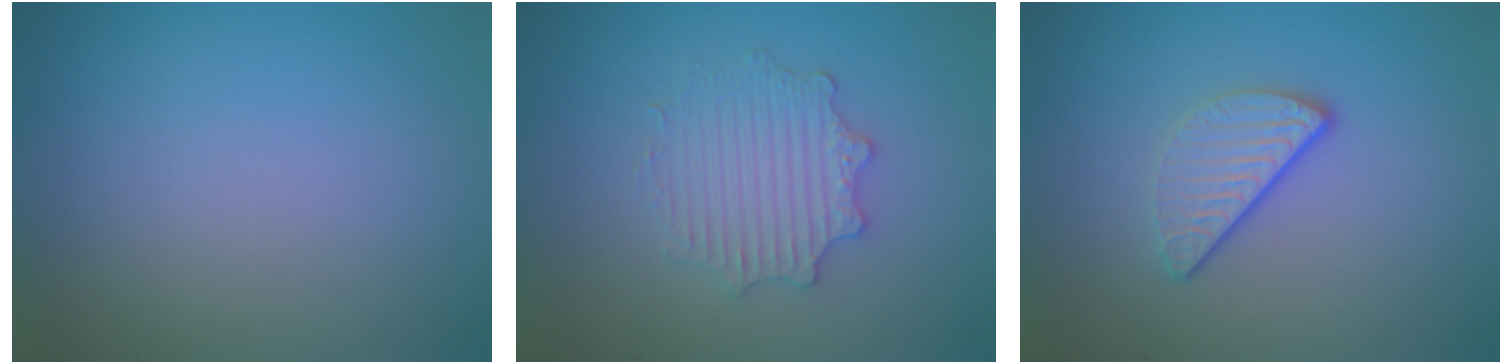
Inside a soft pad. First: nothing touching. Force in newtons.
{"total": 3.0, "press": 2.9, "slide": 0.4}
{"total": 3.0, "press": 2.3, "slide": 1.8}